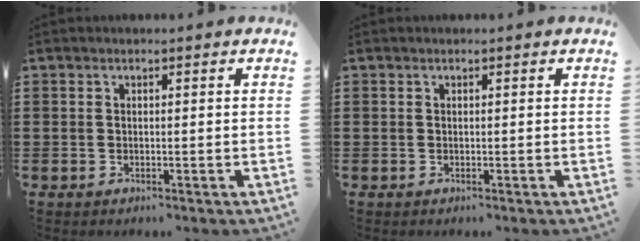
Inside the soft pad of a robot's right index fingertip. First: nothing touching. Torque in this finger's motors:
{"motor_torque": [-0.07, 0.07, 0.00, 0.00]}